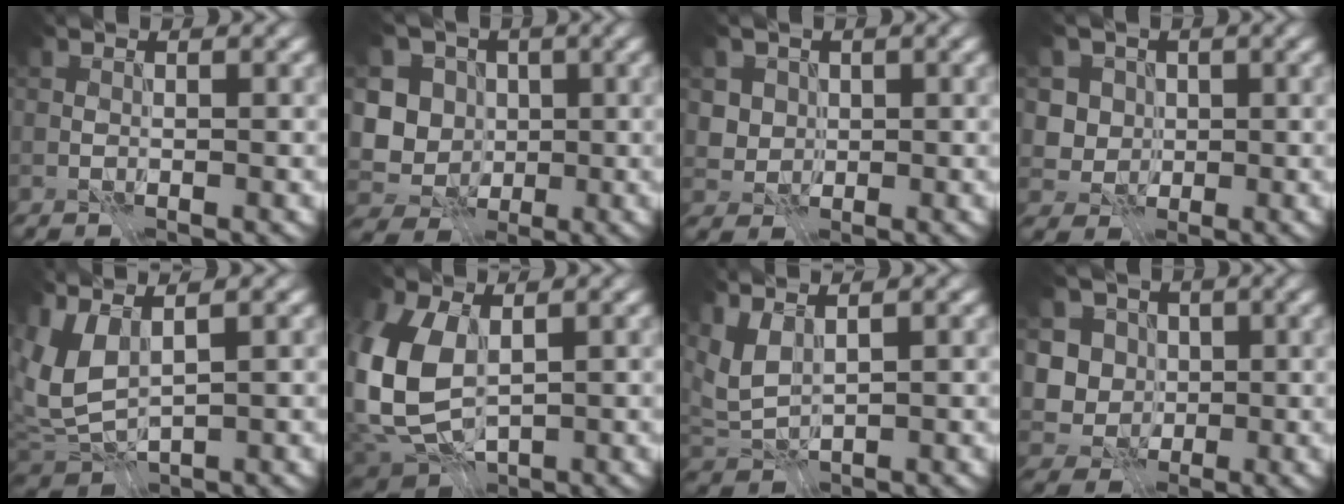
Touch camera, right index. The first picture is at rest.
{"total": 8.2, "force": [0.8, 7.5, 3.2], "torque": [-0.063, 0.015, -0.017]}
{"total": 3.4, "force": [1.3, 2.9, 1.0], "torque": [-0.022, -0.001, 0.030]}
{"total": 4.7, "force": [1.6, 4.2, 1.5], "torque": [-0.023, 0.003, 0.024]}
{"total": 4.6, "force": [1.9, 1.8, 3.8], "torque": [-0.098, 0.001, 0.041]}
{"total": 10.1, "force": [0.7, 6.8, 7.4], "torque": [-0.200, -0.015, 0.017]}
{"total": 3.0, "force": [1.8, 1.2, 2.1], "torque": [-0.060, 0.004, 0.041]}
{"total": 5.8, "force": [1.0, 5.3, 2.0], "torque": [-0.034, 0.009, 0.001]}